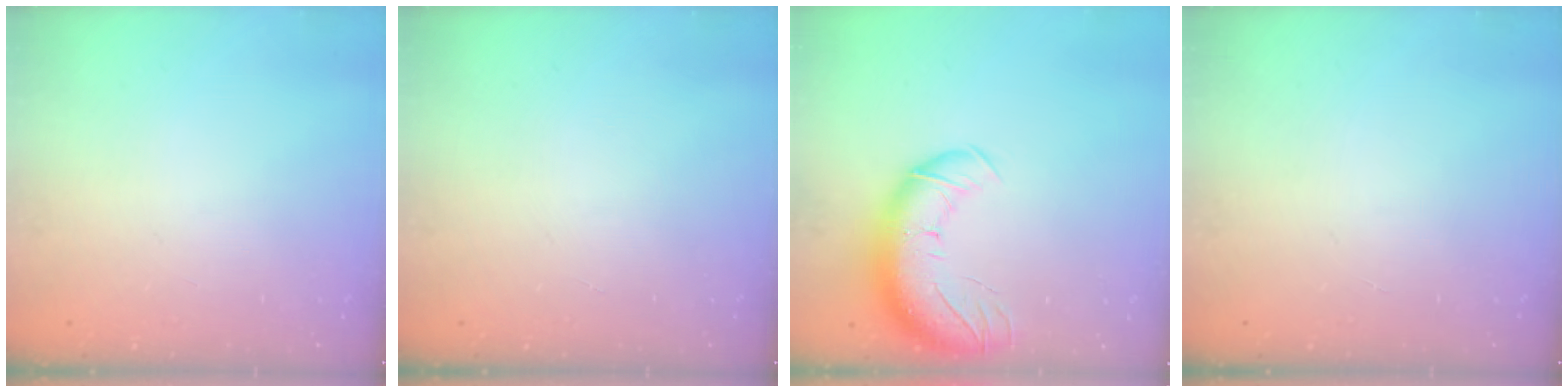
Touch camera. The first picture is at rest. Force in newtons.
{"total": 0.0}
{"total": 15.2, "press": 14.7, "slide": 3.6}
{"total": 0.0}